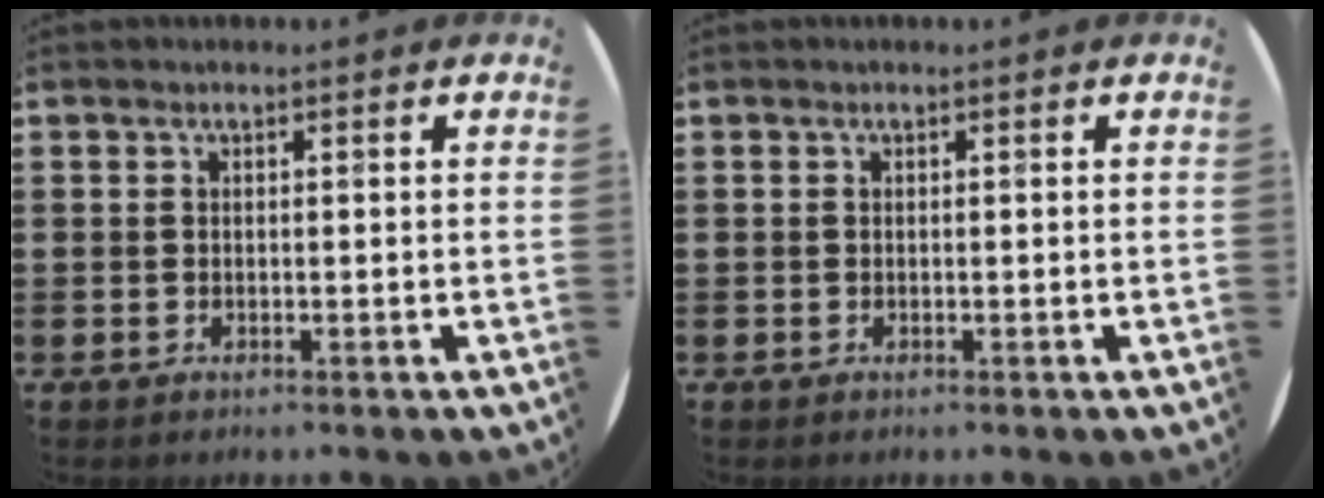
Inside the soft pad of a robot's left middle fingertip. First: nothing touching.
{"total": 0.0}